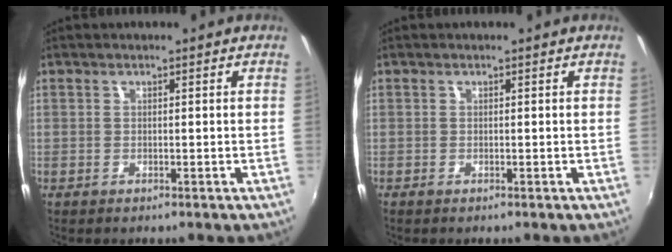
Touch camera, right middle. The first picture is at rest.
{"total": 0.0}